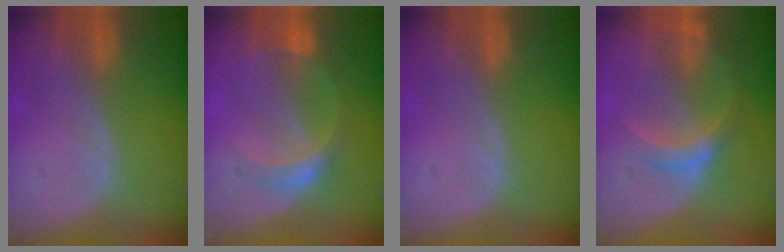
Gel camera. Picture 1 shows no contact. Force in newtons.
{"total": 5.0, "press": 4.9, "slide": 0.2}
{"total": 0.0}
{"total": 5.9, "press": 5.8, "slide": 1.2}